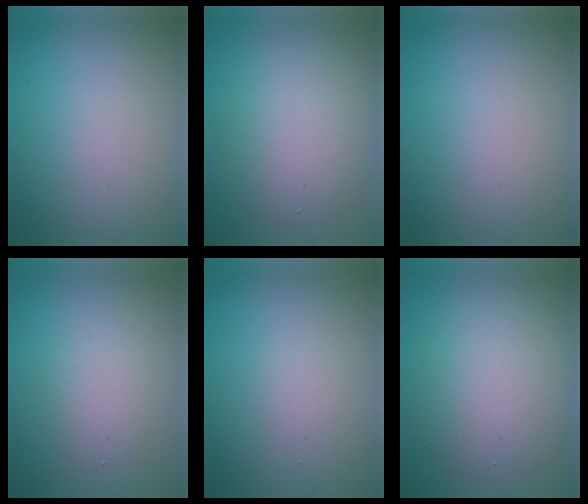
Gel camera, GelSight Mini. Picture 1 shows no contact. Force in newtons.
{"total": 4.9, "press": 4.9, "slide": 0.3}
{"total": 0.0}
{"total": 2.3, "press": 2.3, "slide": 0.0}
{"total": 0.8, "press": 0.8, "slide": 0.0}
{"total": 5.8, "press": 5.8, "slide": 0.4}